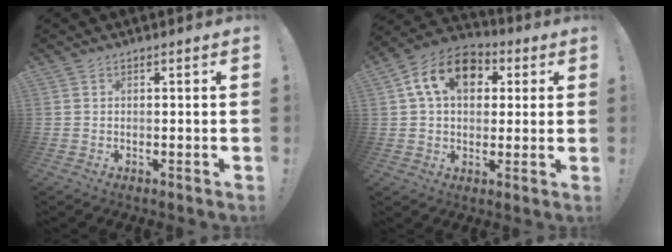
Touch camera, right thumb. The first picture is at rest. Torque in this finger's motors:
{"motor_torque": [0.40, 0.40, 0.14, 0.12, 0.04]}